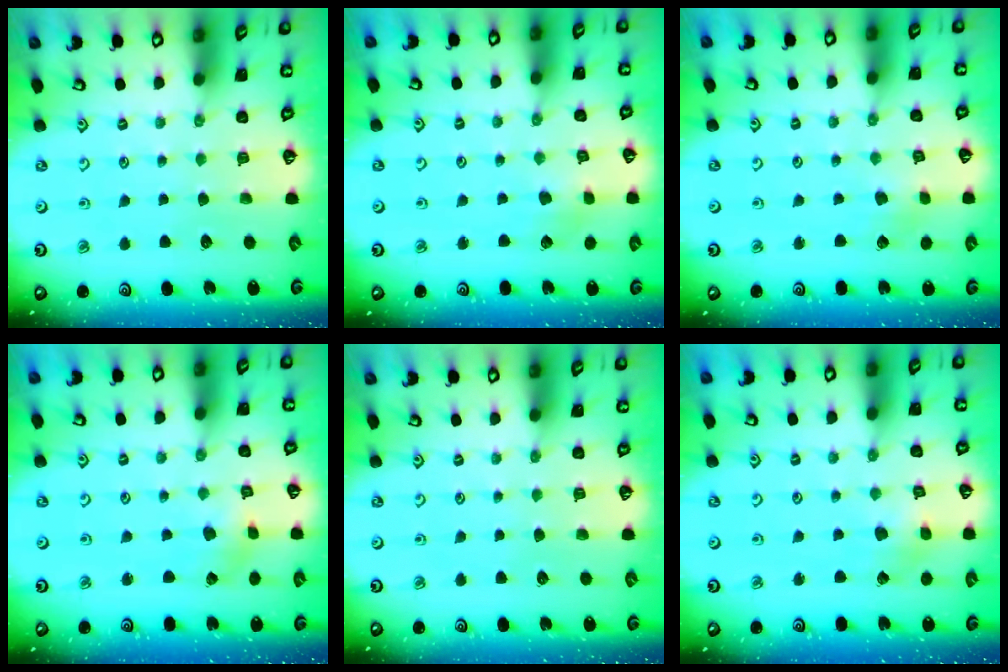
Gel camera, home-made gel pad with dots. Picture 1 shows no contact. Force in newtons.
{"total": 2.4, "press": 2.4, "slide": 0.2}
{"total": 1.9, "press": 1.9, "slide": 0.3}
{"total": 1.1, "press": 1.1, "slide": 0.3}
{"total": 0.0}
{"total": 3.6, "press": 3.6, "slide": 0.4}